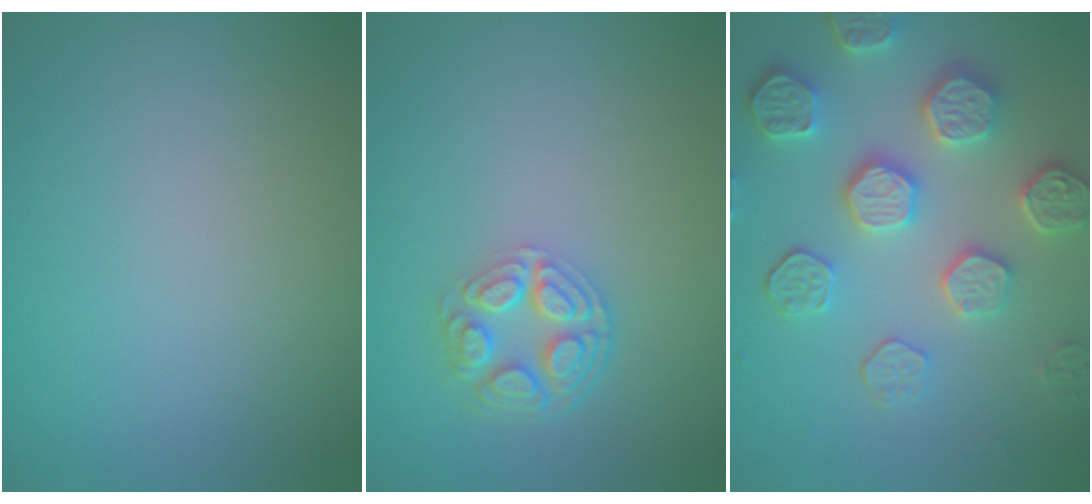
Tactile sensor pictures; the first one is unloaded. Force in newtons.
{"total": 4.5, "press": 3.4, "slide": 2.9}
{"total": 6.4, "press": 5.4, "slide": 3.4}